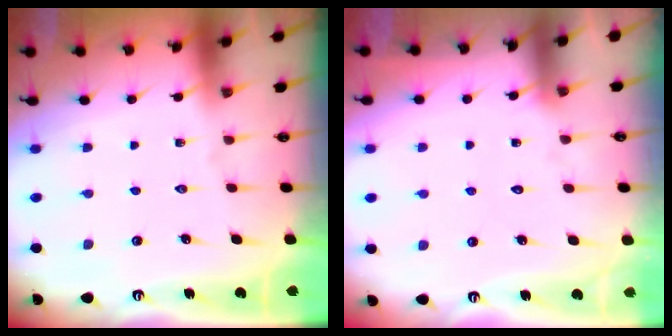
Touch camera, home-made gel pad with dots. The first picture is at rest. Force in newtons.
{"total": 2.0, "press": 2.0, "slide": 0.0}